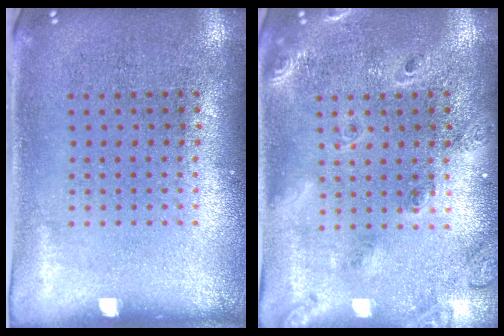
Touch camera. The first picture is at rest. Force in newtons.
{"total": 1.9, "press": 1.7, "slide": 0.8}